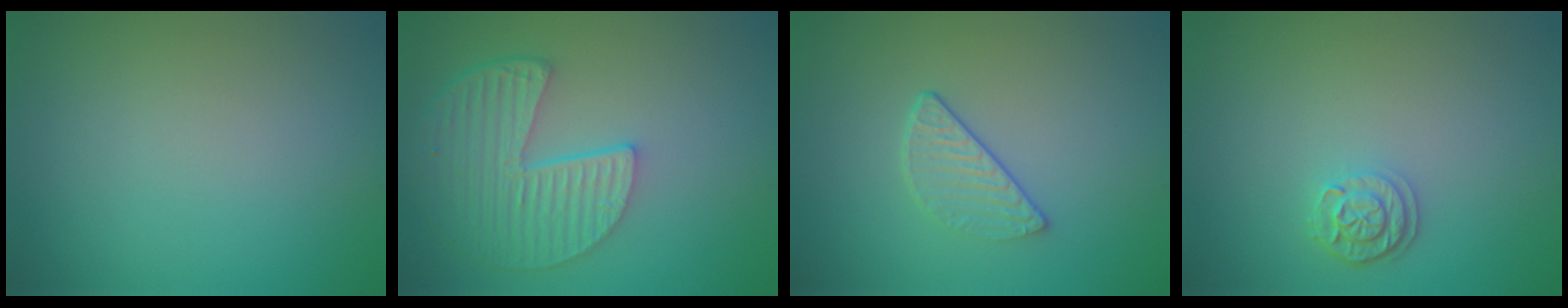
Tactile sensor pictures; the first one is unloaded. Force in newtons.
{"total": 5.6, "press": 4.3, "slide": 3.5}
{"total": 2.2, "press": 1.5, "slide": 1.6}
{"total": 2.2, "press": 1.9, "slide": 1.1}